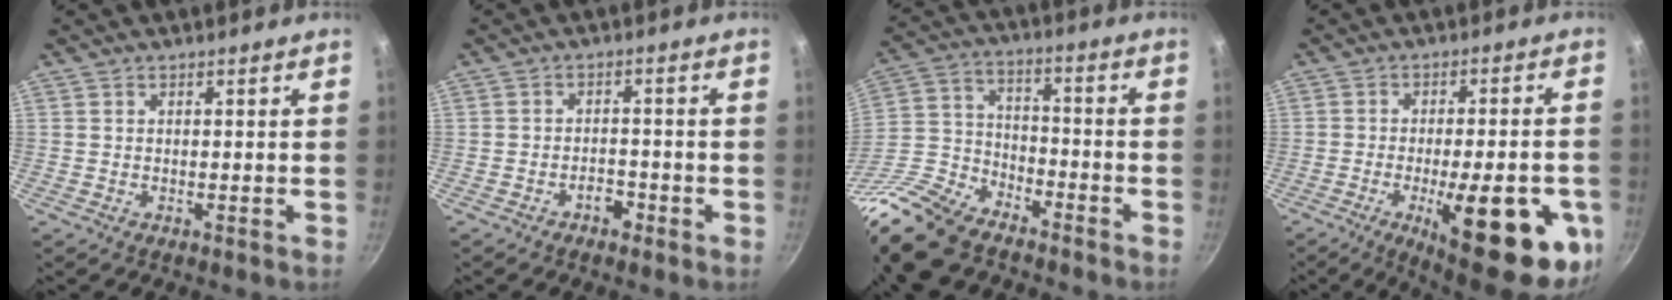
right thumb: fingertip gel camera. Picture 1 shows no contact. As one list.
[{"total": 2.9, "force": [-1.9, 1.5, 1.5], "torque": [-0.010, 0.022, -0.028]}, {"total": 20.2, "force": [-15.3, 9.4, 9.3], "torque": [-0.188, 0.069, -0.300]}, {"total": 22.3, "force": [-7.4, 7.1, 19.8], "torque": [-0.231, 0.003, -0.094]}]